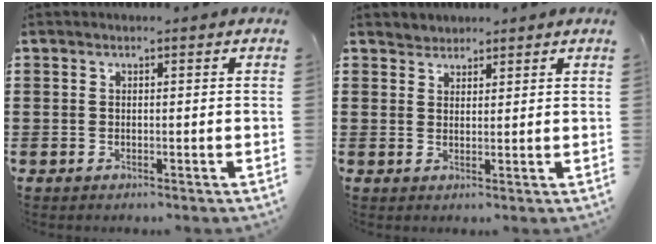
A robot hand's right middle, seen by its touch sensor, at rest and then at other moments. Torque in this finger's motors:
{"motor_torque": [0.01, -0.01, 0.00, -0.02]}